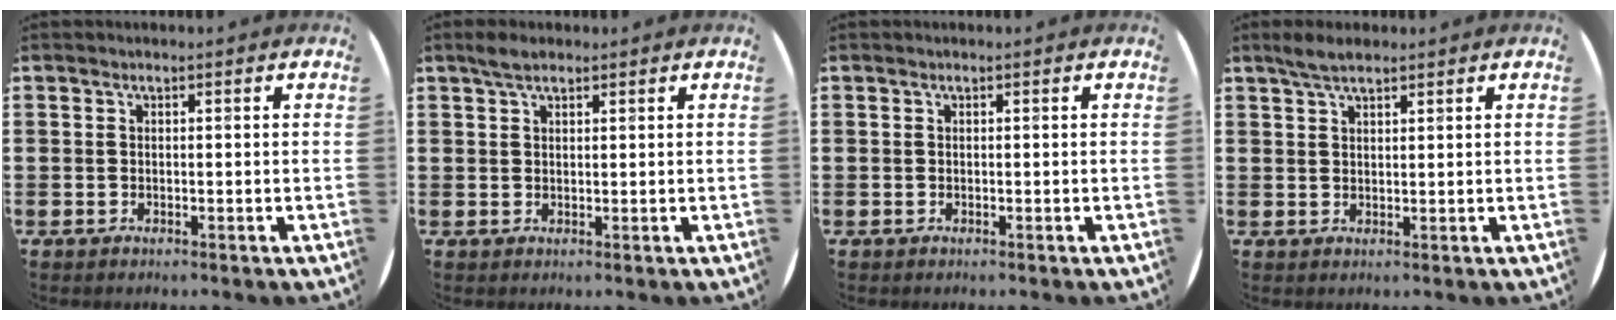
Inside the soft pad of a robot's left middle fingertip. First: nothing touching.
{"total": 2.1, "force": [1.7, 0.7, 1.1], "torque": [-0.016, 0.003, 0.028]}
{"total": 0.0}
{"total": 2.9, "force": [2.3, 0.7, 1.6], "torque": [-0.026, 0.004, 0.040]}